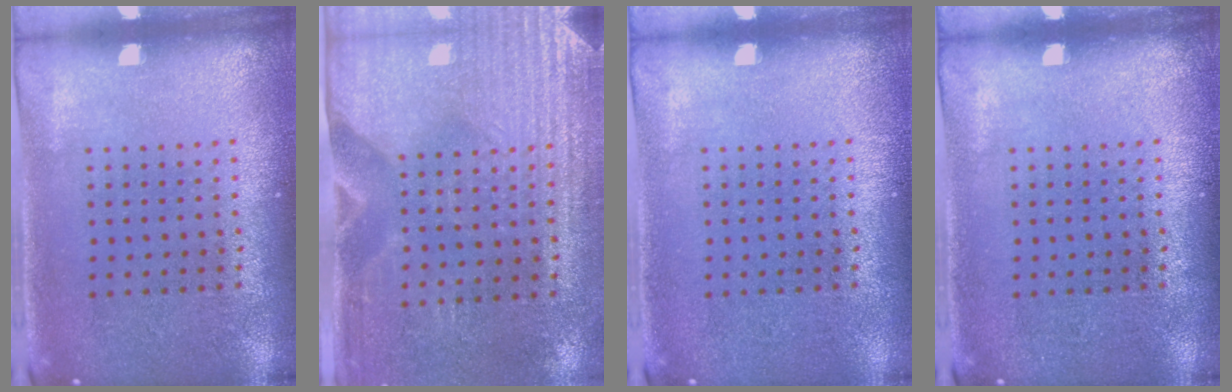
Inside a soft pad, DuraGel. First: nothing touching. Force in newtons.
{"total": 3.0, "press": 2.6, "slide": 1.5}
{"total": 0.0}
{"total": 0.0}